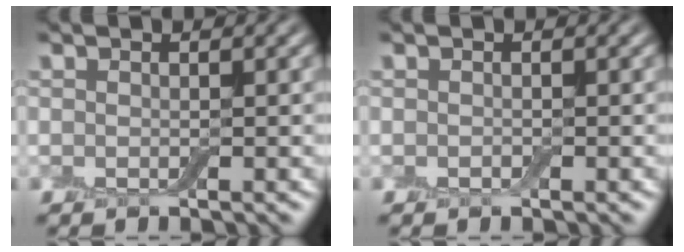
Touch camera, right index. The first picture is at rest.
{"total": 0.0}